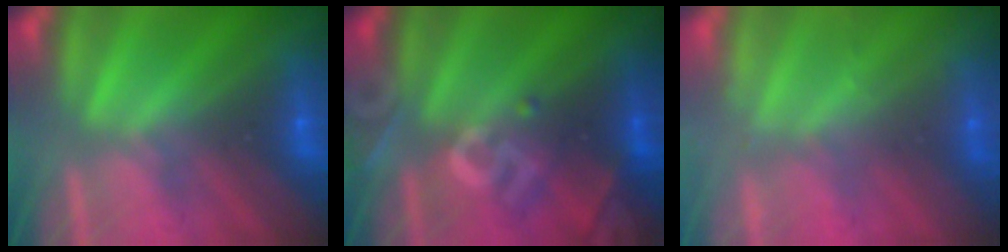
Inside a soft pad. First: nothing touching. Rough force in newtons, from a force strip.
{"total": 2.7}
{"total": 2.3}